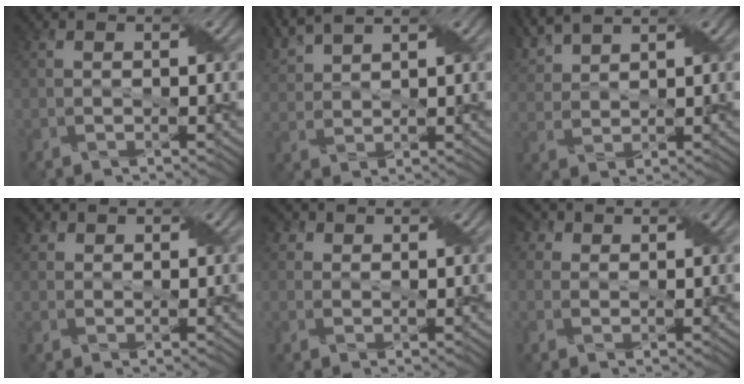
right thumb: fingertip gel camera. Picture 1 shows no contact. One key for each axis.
{"total": 4.4, "fx": 3.8, "fy": 0.7, "fz": 2.1, "tx": -0.064, "ty": 0.018, "tz": 0.084}
{"total": 4.5, "fx": 3.8, "fy": 1.2, "fz": 2.2, "tx": -0.067, "ty": 0.017, "tz": 0.083}
{"total": 1.5, "fx": 0.9, "fy": 1.2, "fz": 0.3, "tx": -0.010, "ty": 0.005, "tz": 0.016}
{"total": 2.2, "fx": 1.3, "fy": 1.6, "fz": 0.6, "tx": -0.018, "ty": 0.002, "tz": 0.015}
{"total": 2.7, "fx": 1.5, "fy": 2.1, "fz": 0.9, "tx": -0.030, "ty": 0.003, "tz": 0.018}